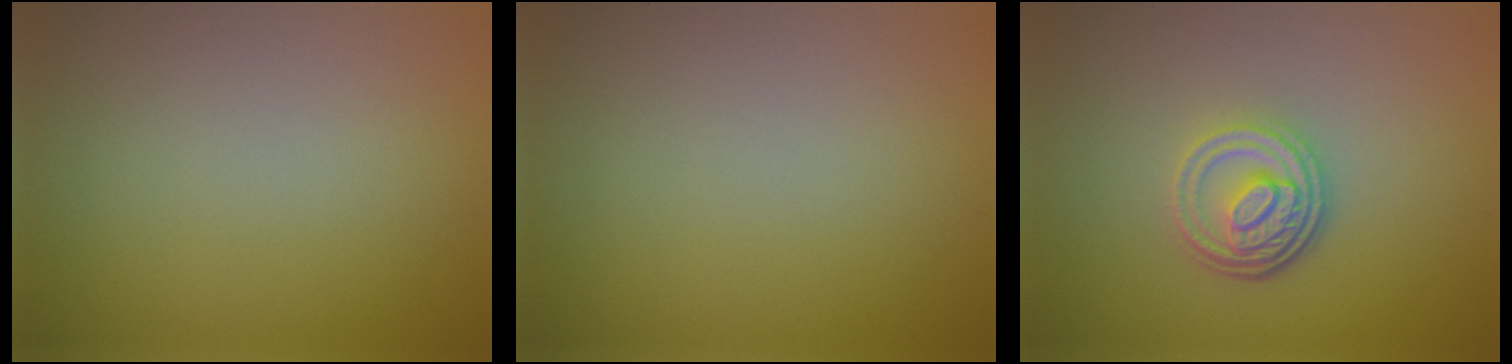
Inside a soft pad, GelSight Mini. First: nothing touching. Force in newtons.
{"total": 0.0}
{"total": 4.4, "press": 3.3, "slide": 2.8}